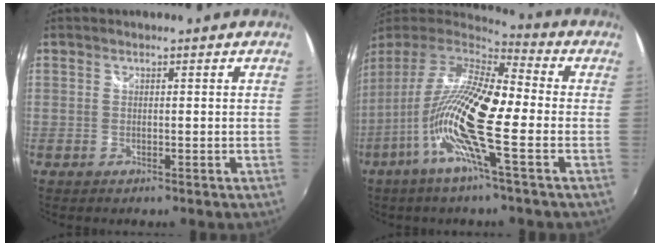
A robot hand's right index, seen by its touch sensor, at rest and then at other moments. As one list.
[{"total": 17.2, "force": [-4.8, 2.5, 16.3], "torque": [-0.298, -0.017, -0.105]}]